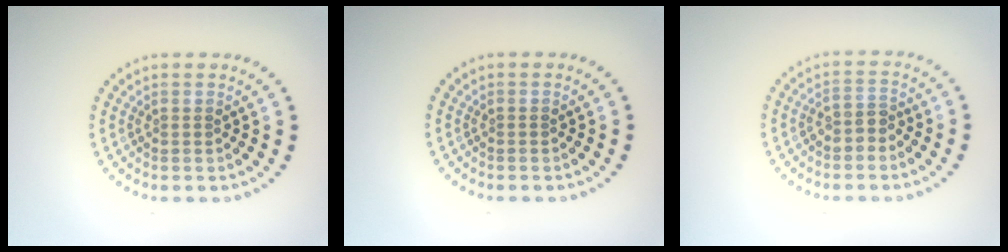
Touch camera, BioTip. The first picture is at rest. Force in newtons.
{"total": 0.0}
{"total": 1.8, "press": 1.6, "slide": 0.9}